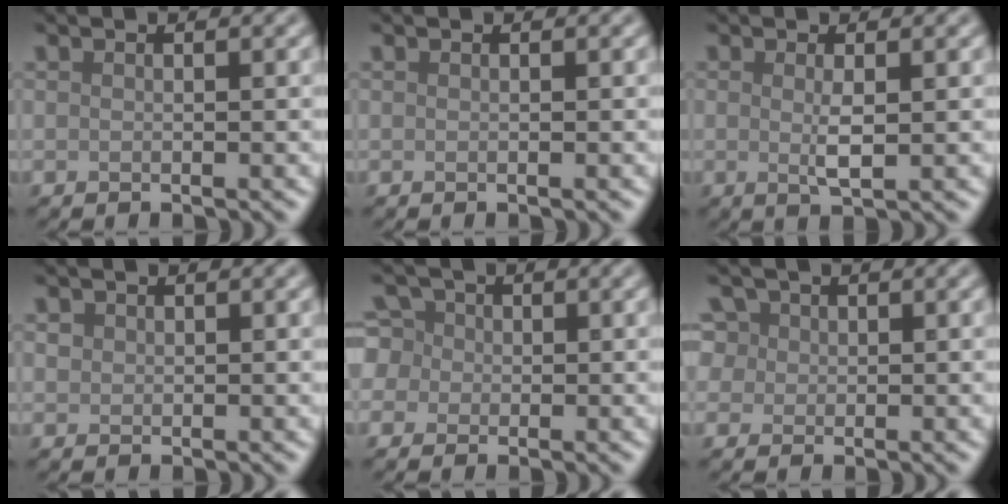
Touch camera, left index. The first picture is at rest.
{"total": 0.0}
{"total": 1.8, "force": [0.2, 0.3, 1.7], "torque": [-0.033, -0.002, 0.003]}
{"total": 0.8, "force": [0.4, 0.7, 0.1], "torque": [0.000, -0.001, 0.006]}
{"total": 5.1, "force": [0.9, 4.6, 2.0], "torque": [-0.034, 0.039, -0.025]}
{"total": 5.7, "force": [2.7, 4.3, 2.5], "torque": [-0.056, 0.022, 0.025]}